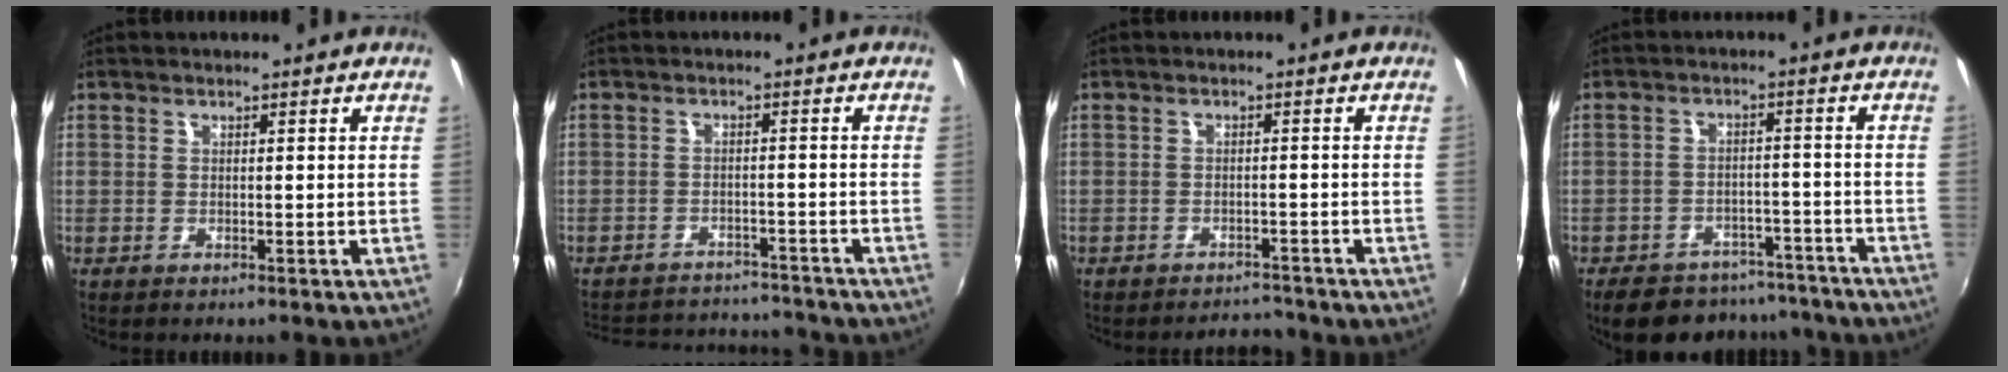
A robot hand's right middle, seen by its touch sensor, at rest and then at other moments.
{"total": 15.0, "force": [-13.5, 4.8, 4.6], "torque": [-0.110, 0.023, -0.179]}
{"total": 4.0, "force": [-3.8, 1.1, 0.2], "torque": [-0.012, 0.004, -0.058]}
{"total": 16.7, "force": [-13.9, 7.1, 5.7], "torque": [-0.123, 0.020, -0.172]}